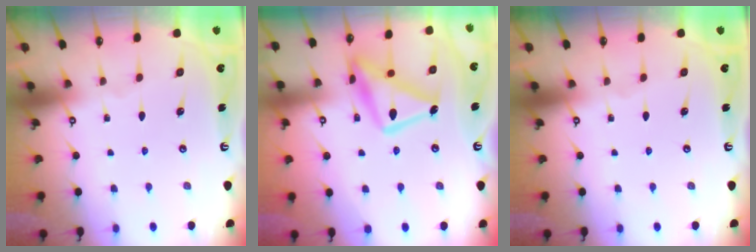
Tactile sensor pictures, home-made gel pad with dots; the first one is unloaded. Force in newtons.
{"total": 15.9, "press": 15.9, "slide": 1.4}
{"total": 0.0}